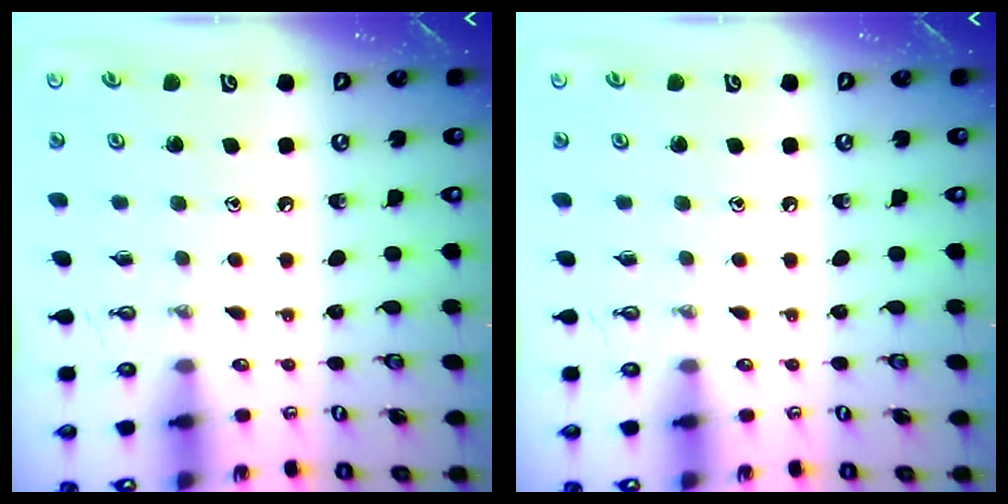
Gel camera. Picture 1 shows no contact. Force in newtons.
{"total": 0.0}